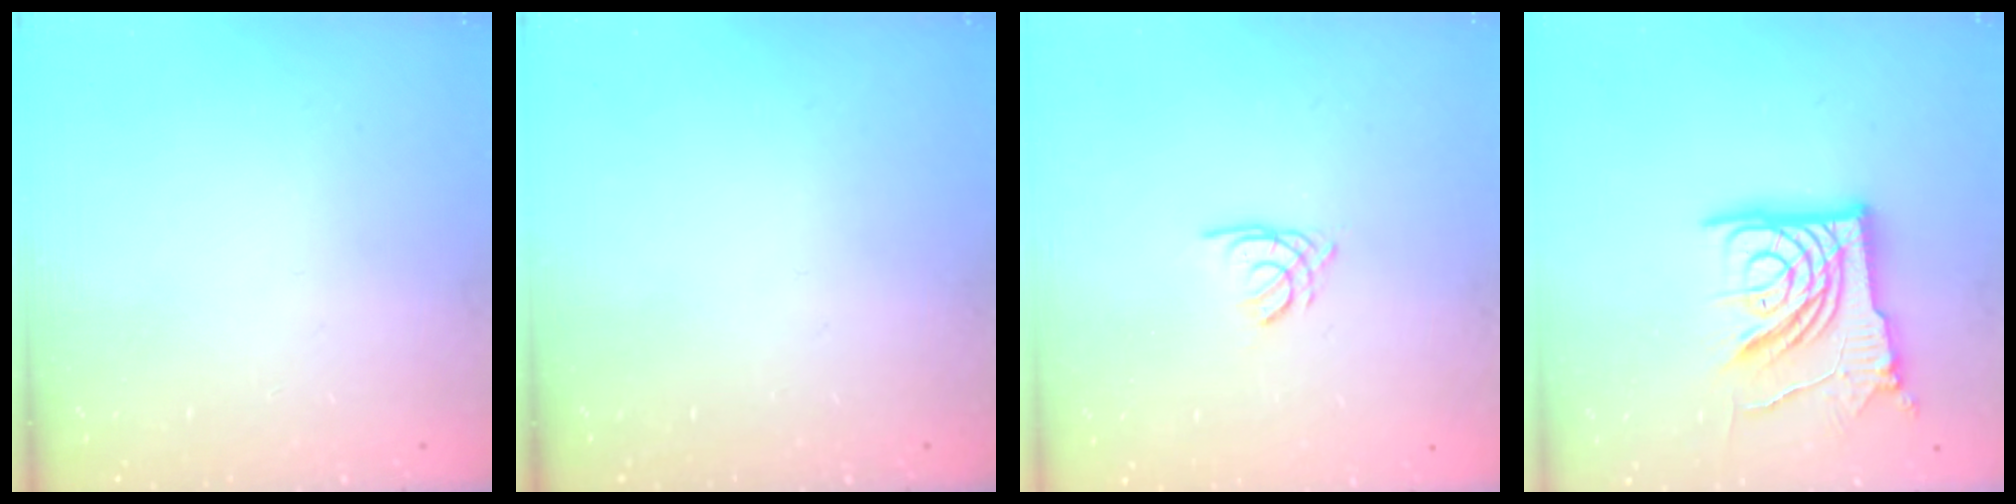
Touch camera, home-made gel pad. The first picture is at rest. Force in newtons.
{"total": 0.0}
{"total": 2.2, "press": 2.2, "slide": 0.0}
{"total": 19.2, "press": 19.1, "slide": 2.1}